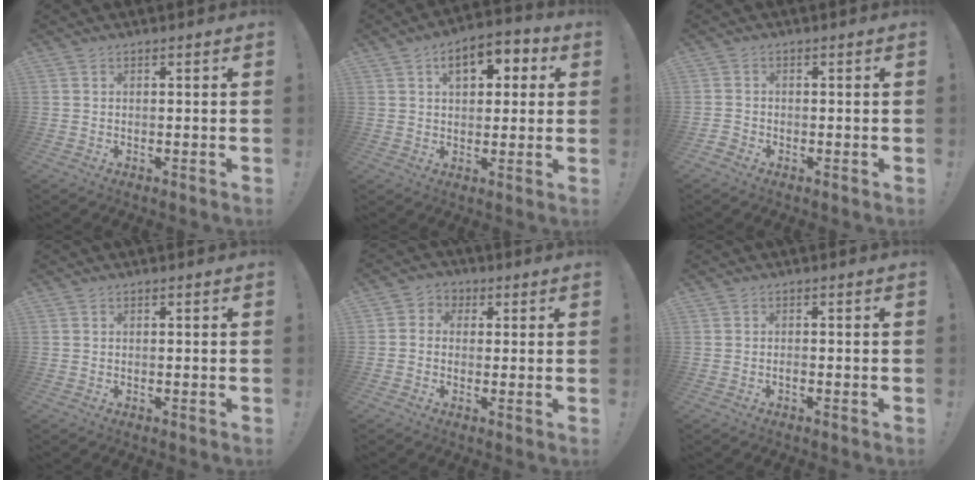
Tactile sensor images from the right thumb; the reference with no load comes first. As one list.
[{"total": 9.4, "force": [3.4, 5.8, 6.6], "torque": [-0.082, -0.003, 0.056]}, {"total": 1.7, "force": [-1.2, 1.1, 0.6], "torque": [-0.012, 0.007, -0.023]}, {"total": 0.0}, {"total": 4.1, "force": [-0.7, 3.8, 1.4], "torque": [-0.019, 0.010, -0.011]}, {"total": 1.1, "force": [-0.9, 0.2, 0.6], "torque": [-0.012, 0.001, -0.015]}]